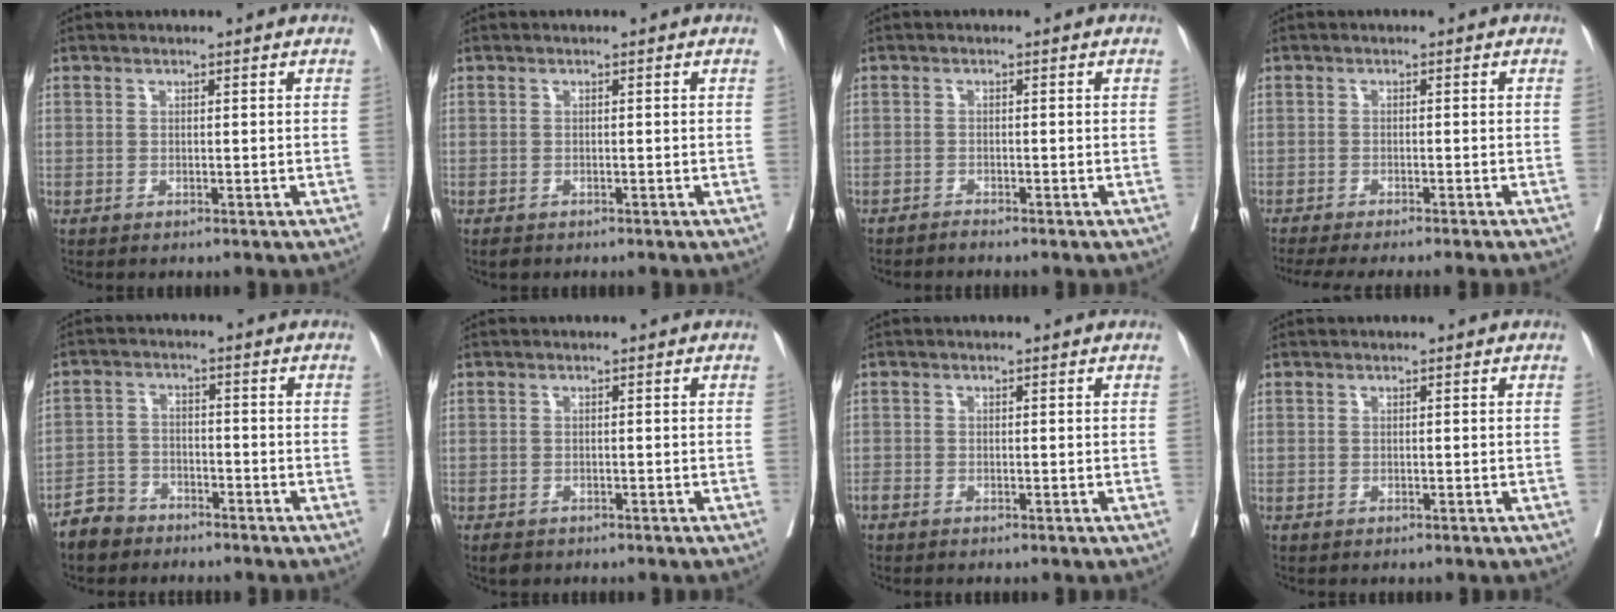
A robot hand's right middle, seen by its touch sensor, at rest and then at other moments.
{"total": 0.8, "force": [-0.7, 0.3, 0.3], "torque": [-0.007, -0.003, -0.007]}
{"total": 0.7, "force": [-0.7, -0.3, 0.0], "torque": [-0.002, -0.002, -0.011]}
{"total": 10.6, "force": [-9.3, -0.8, 5.1], "torque": [-0.042, -0.027, -0.128]}
{"total": 4.8, "force": [-4.1, 2.4, 0.7], "torque": [-0.020, 0.000, -0.079]}
{"total": 1.8, "force": [-1.4, 0.9, 0.7], "torque": [-0.012, -0.004, -0.016]}
{"total": 0.6, "force": [-0.5, 0.1, 0.3], "torque": [-0.013, -0.004, -0.011]}
{"total": 0.0}